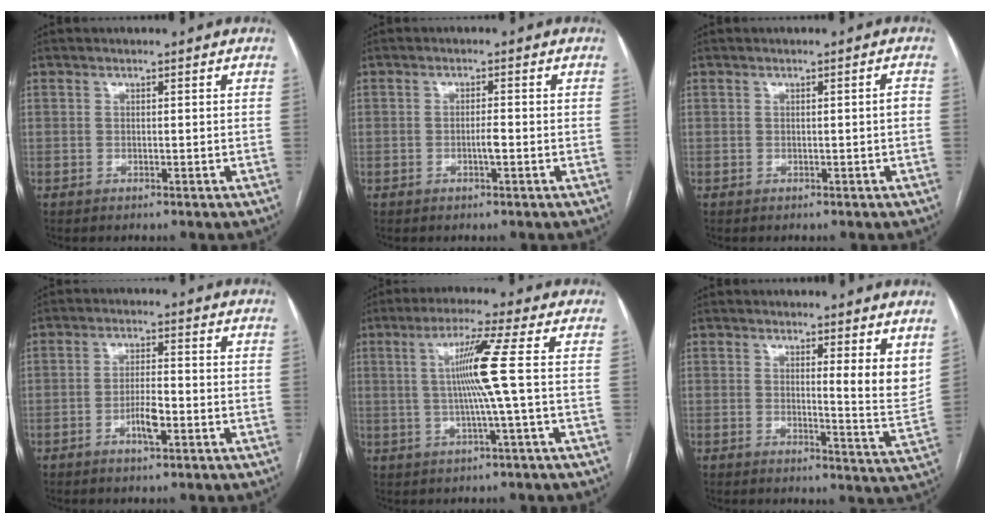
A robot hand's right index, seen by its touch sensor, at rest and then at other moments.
{"total": 1.7, "force": [-0.6, 0.2, 1.6], "torque": [-0.029, 0.001, -0.011]}
{"total": 1.2, "force": [-0.1, 0.0, 1.2], "torque": [-0.016, 0.002, 0.001]}
{"total": 4.0, "force": [-1.7, 0.8, 3.6], "torque": [-0.067, 0.001, -0.030]}
{"total": 7.7, "force": [0.6, -2.1, 7.3], "torque": [-0.138, 0.003, 0.018]}
{"total": 5.4, "force": [3.1, 0.3, 4.4], "torque": [-0.054, -0.029, 0.039]}